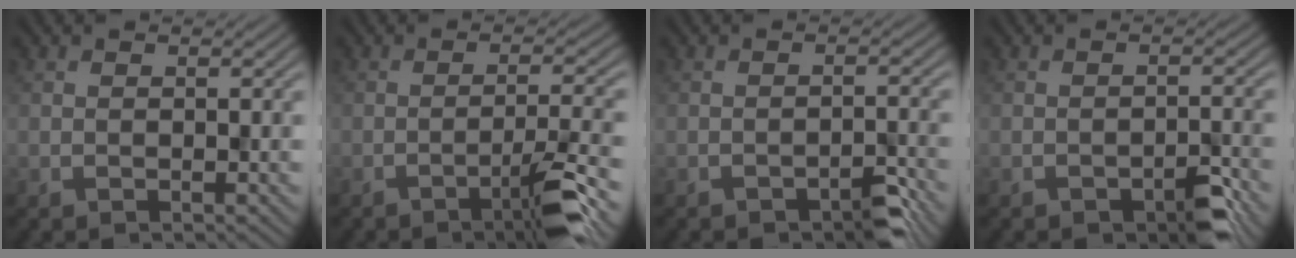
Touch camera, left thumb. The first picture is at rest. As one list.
[{"total": 4.8, "force": [-2.7, 0.3, 4.0], "torque": [-0.063, 0.010, -0.055]}, {"total": 2.7, "force": [-2.0, 0.8, 1.6], "torque": [-0.022, 0.003, -0.034]}, {"total": 3.2, "force": [-2.1, 1.1, 2.2], "torque": [-0.032, 0.001, -0.033]}]